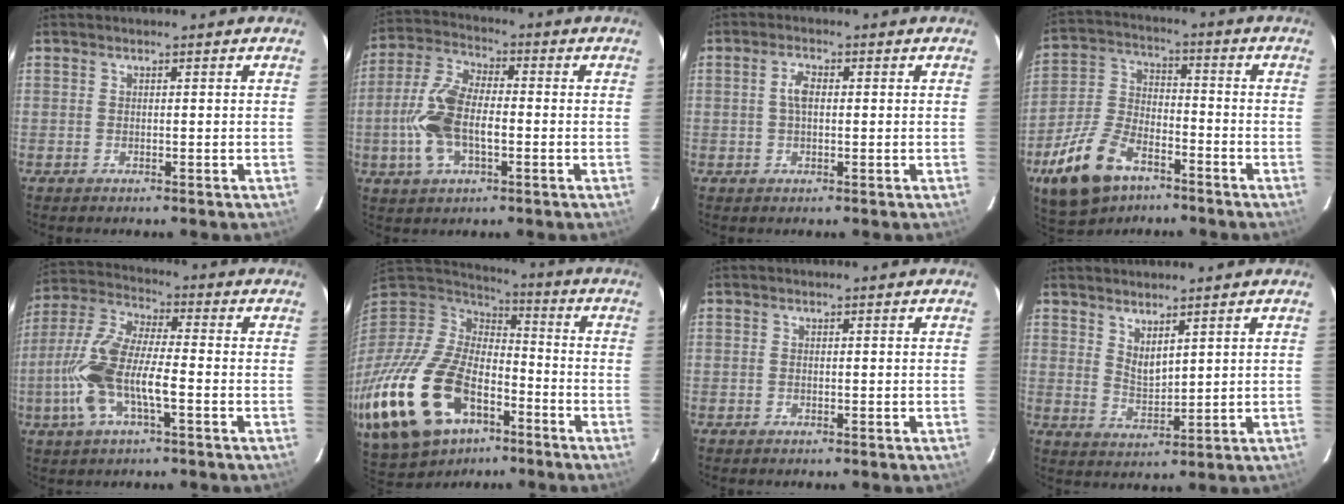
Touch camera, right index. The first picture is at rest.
{"total": 12.6, "force": [-2.4, 6.3, 10.6], "torque": [-0.230, 0.008, -0.049]}
{"total": 2.9, "force": [0.2, 1.5, 2.5], "torque": [-0.050, 0.008, 0.006]}
{"total": 15.3, "force": [-9.2, 8.2, 9.0], "torque": [-0.205, 0.000, -0.167]}
{"total": 14.1, "force": [-3.8, 4.9, 12.6], "torque": [-0.272, 0.002, -0.079]}
{"total": 37.4, "force": [-18.3, 22.2, 23.9], "torque": [-0.578, -0.036, -0.302]}
{"total": 0.0}
{"total": 4.3, "force": [3.2, 1.5, 2.4], "torque": [-0.040, -0.009, 0.059]}